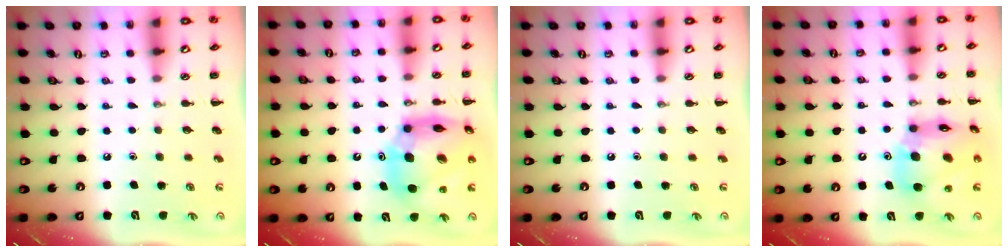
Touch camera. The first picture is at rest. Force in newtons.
{"total": 16.2, "press": 15.6, "slide": 4.5}
{"total": 0.0}
{"total": 16.3, "press": 15.5, "slide": 5.0}